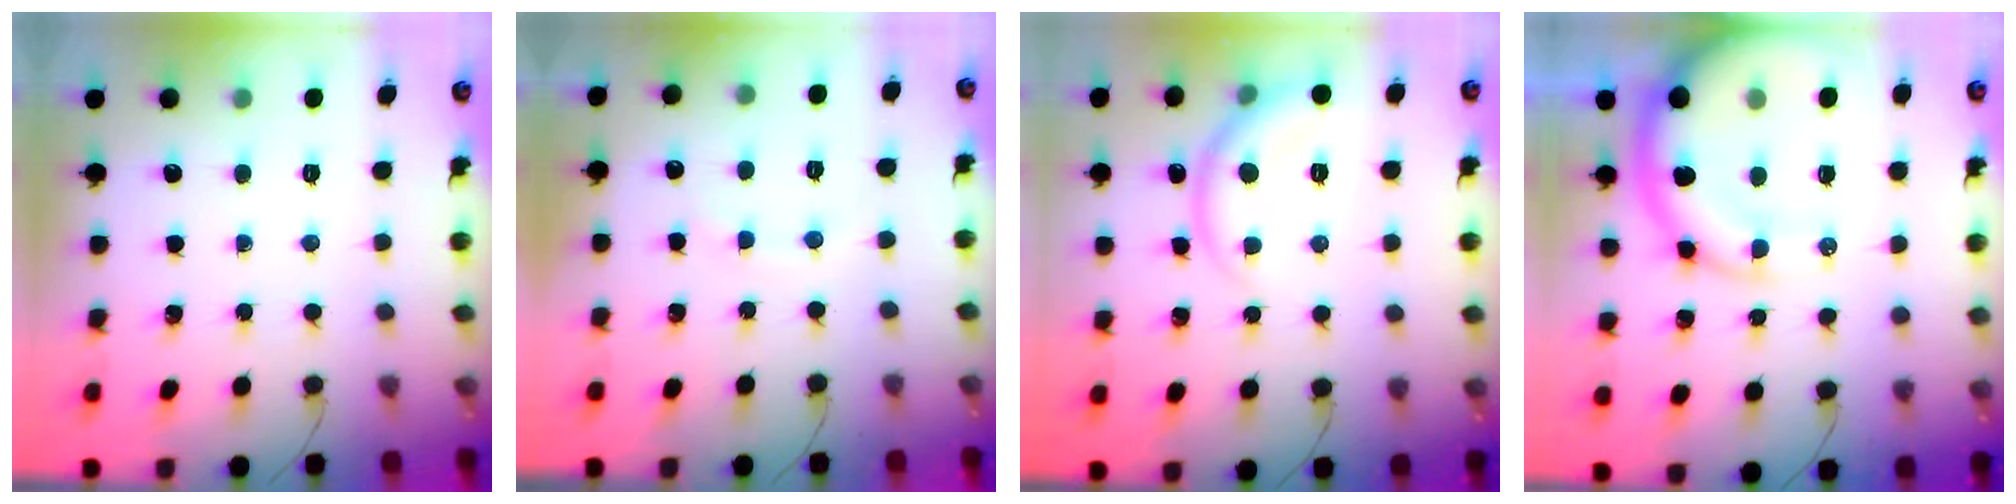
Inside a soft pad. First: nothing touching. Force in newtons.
{"total": 6.6, "press": 6.5, "slide": 1.2}
{"total": 6.8, "press": 6.7, "slide": 1.0}
{"total": 16.3, "press": 16.0, "slide": 3.1}